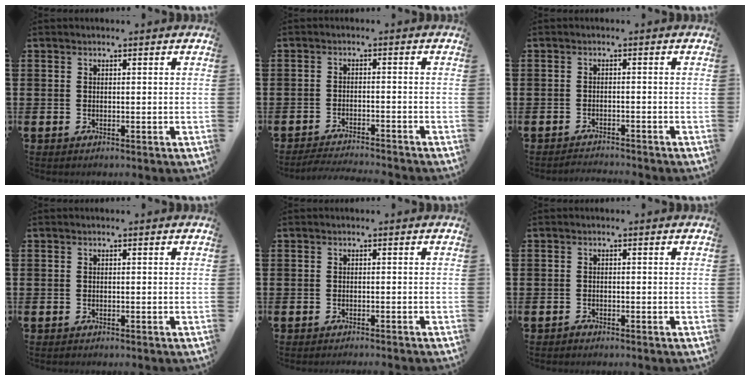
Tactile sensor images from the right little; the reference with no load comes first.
{"total": 2.5, "force": [-2.4, -0.1, 0.3], "torque": [-0.006, 0.003, -0.051]}
{"total": 1.4, "force": [-1.4, -0.1, -0.1], "torque": [-0.002, 0.004, -0.029]}
{"total": 0.0}
{"total": 0.6, "force": [-0.6, -0.2, 0.0], "torque": [0.000, -0.001, -0.013]}
{"total": 0.6, "force": [-0.6, 0.1, 0.0], "torque": [-0.001, -0.001, -0.012]}